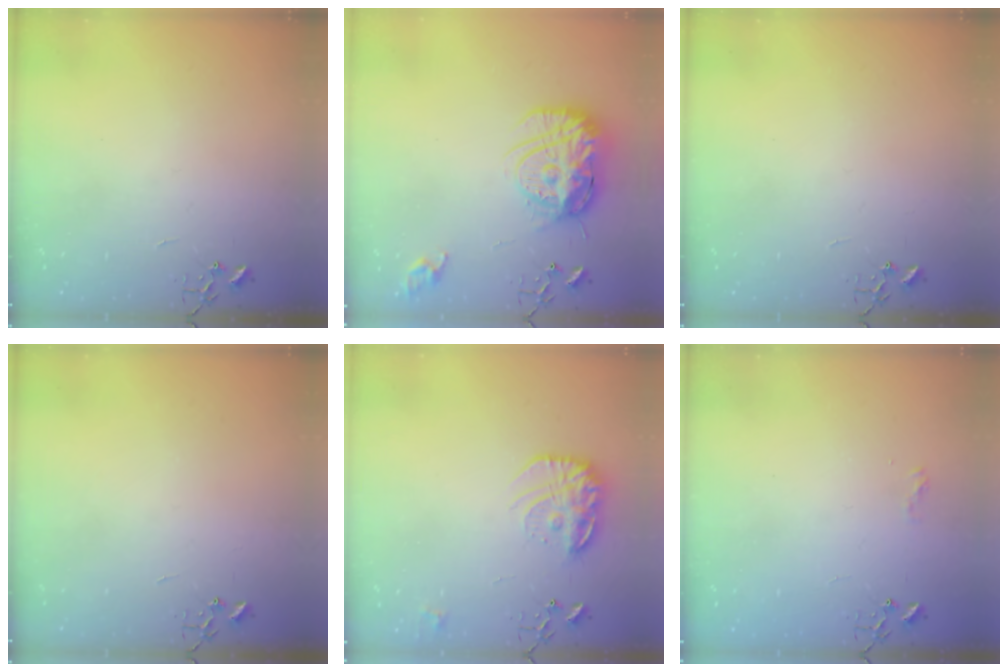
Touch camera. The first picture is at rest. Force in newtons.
{"total": 17.6, "press": 17.5, "slide": 1.6}
{"total": 0.0}
{"total": 0.0}
{"total": 15.4, "press": 15.3, "slide": 1.0}
{"total": 5.9, "press": 5.9, "slide": 0.8}